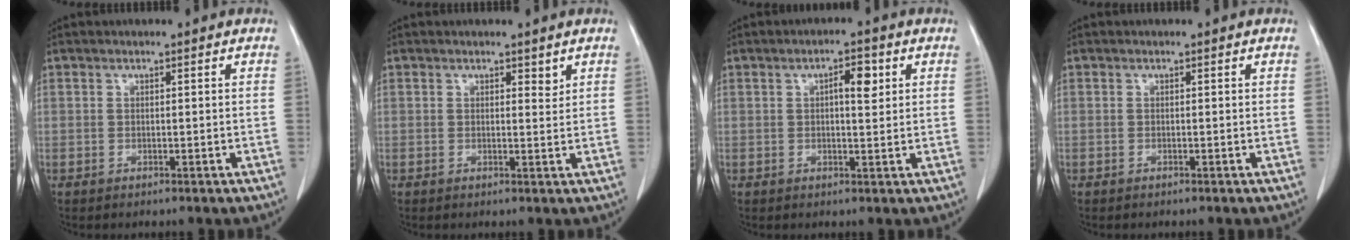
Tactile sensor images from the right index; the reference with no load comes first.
{"total": 1.4, "force": [1.1, 0.6, 0.6], "torque": [-0.006, -0.007, 0.015]}
{"total": 3.8, "force": [1.2, 1.1, 3.4], "torque": [-0.052, 0.004, 0.018]}
{"total": 0.0}